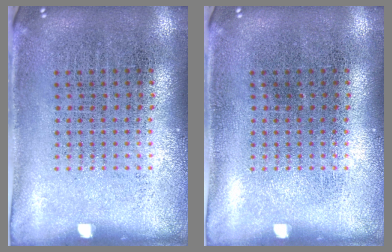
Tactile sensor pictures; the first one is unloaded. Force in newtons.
{"total": 0.0}